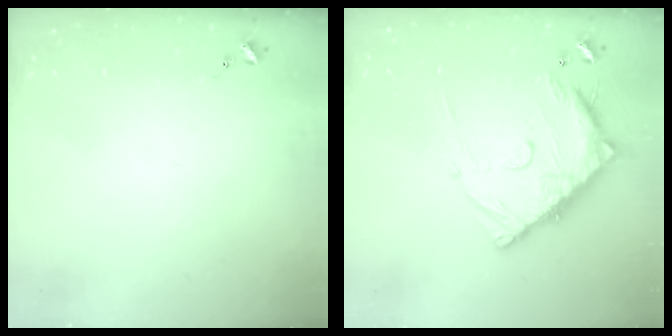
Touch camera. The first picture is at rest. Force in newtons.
{"total": 16.1, "press": 16.0, "slide": 1.3}